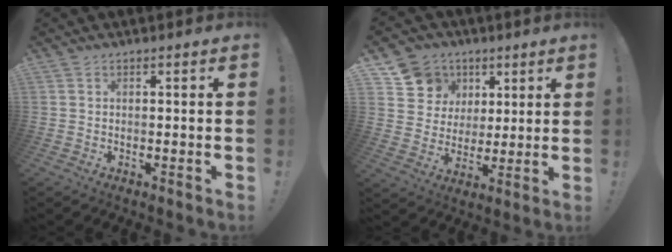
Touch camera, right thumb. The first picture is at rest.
{"total": 10.7, "force": [4.4, 9.6, 1.8], "torque": [-0.030, -0.020, 0.095]}